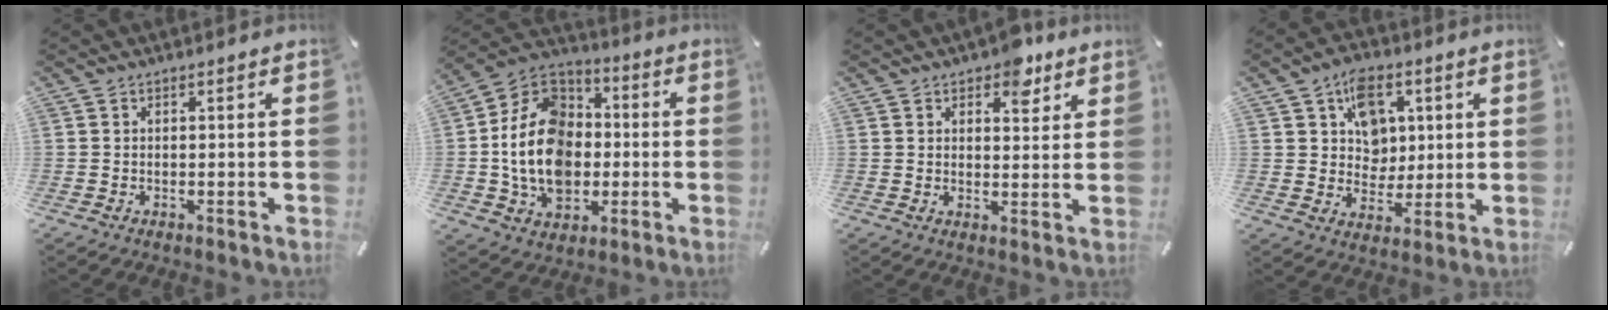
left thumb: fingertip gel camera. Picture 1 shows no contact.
{"total": 17.7, "force": [-3.0, 13.9, 10.6], "torque": [-0.245, 0.018, -0.056]}
{"total": 6.7, "force": [4.4, 3.9, 3.2], "torque": [-0.020, -0.022, 0.070]}
{"total": 9.8, "force": [3.6, 8.3, 3.8], "torque": [-0.055, -0.010, 0.067]}